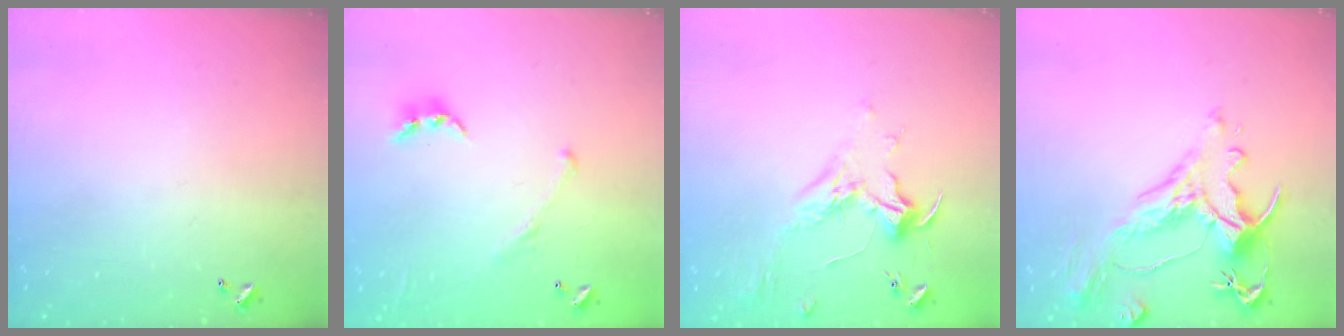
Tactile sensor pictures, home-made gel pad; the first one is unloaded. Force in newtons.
{"total": 2.3, "press": 2.1, "slide": 1.0}
{"total": 1.8, "press": 1.7, "slide": 0.7}
{"total": 1.6, "press": 0.8, "slide": 1.4}